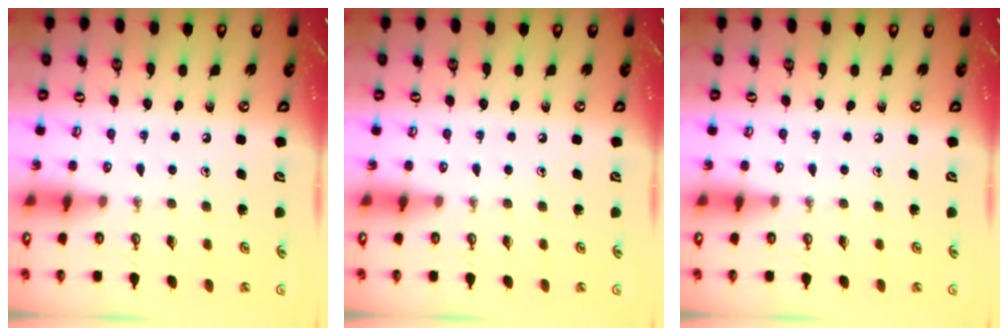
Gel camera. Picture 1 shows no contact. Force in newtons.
{"total": 0.0}
{"total": 0.0}